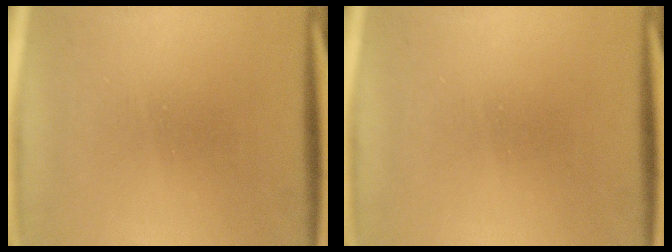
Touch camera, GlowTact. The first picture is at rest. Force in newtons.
{"total": 0.0}